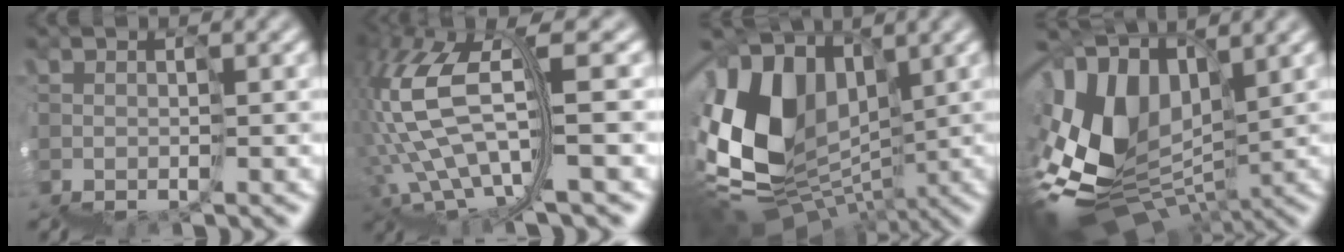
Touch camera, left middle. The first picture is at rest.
{"total": 7.6, "force": [1.8, 2.9, 6.8], "torque": [-0.163, 0.023, 0.027]}
{"total": 8.4, "force": [3.9, 6.4, 3.8], "torque": [-0.092, 0.028, 0.062]}
{"total": 8.4, "force": [4.1, 5.2, 5.2], "torque": [-0.120, 0.039, 0.073]}